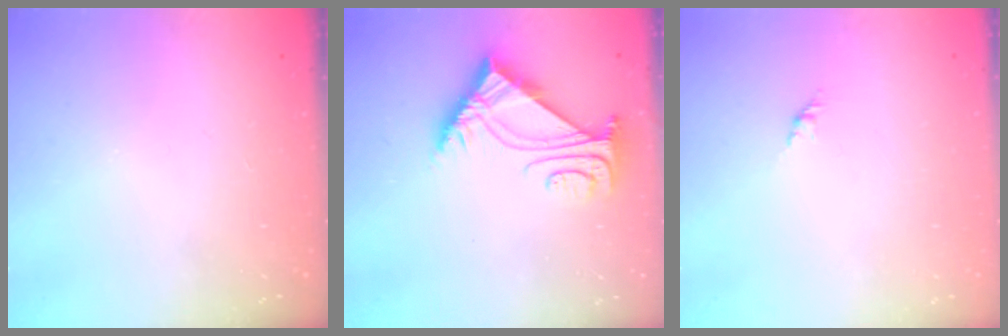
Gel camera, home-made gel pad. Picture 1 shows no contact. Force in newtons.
{"total": 5.2, "press": 5.1, "slide": 0.7}
{"total": 1.6, "press": 1.5, "slide": 0.7}